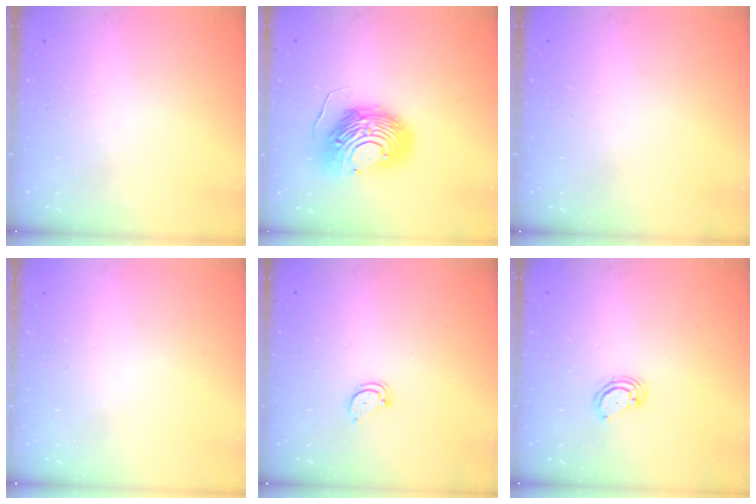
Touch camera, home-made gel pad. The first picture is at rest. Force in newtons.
{"total": 13.8, "press": 13.7, "slide": 1.3}
{"total": 0.0}
{"total": 0.0}
{"total": 2.4, "press": 2.4, "slide": 0.2}
{"total": 2.9, "press": 2.9, "slide": 0.3}